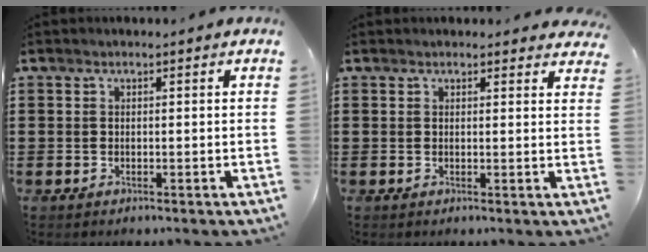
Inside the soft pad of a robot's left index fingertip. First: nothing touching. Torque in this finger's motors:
{"motor_torque": [1.11, 1.03, 0.11, 0.00]}